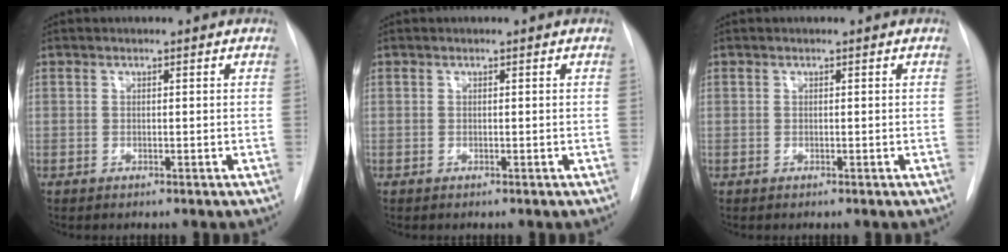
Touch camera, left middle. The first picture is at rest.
{"total": 0.0}
{"total": 0.0}